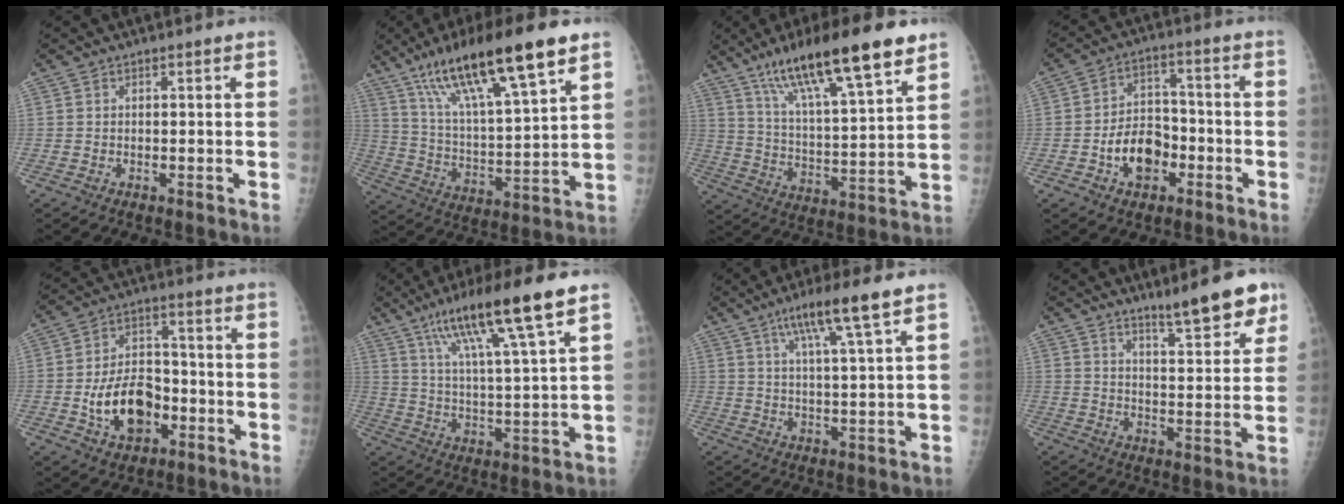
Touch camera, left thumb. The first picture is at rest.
{"total": 21.6, "force": [13.3, 4.1, 16.6], "torque": [-0.278, -0.035, 0.240]}
{"total": 20.2, "force": [13.1, 3.7, 15.0], "torque": [-0.239, -0.044, 0.226]}
{"total": 9.9, "force": [-3.6, 6.9, 6.1], "torque": [-0.070, 0.033, -0.062]}
{"total": 12.8, "force": [-4.0, 8.5, 8.7], "torque": [-0.119, 0.030, -0.064]}
{"total": 16.8, "force": [9.9, 1.5, 13.5], "torque": [-0.232, -0.029, 0.172]}
{"total": 10.1, "force": [5.8, 0.1, 8.2], "torque": [-0.146, -0.017, 0.101]}
{"total": 10.8, "force": [7.9, 2.1, 7.0], "torque": [-0.080, -0.048, 0.122]}